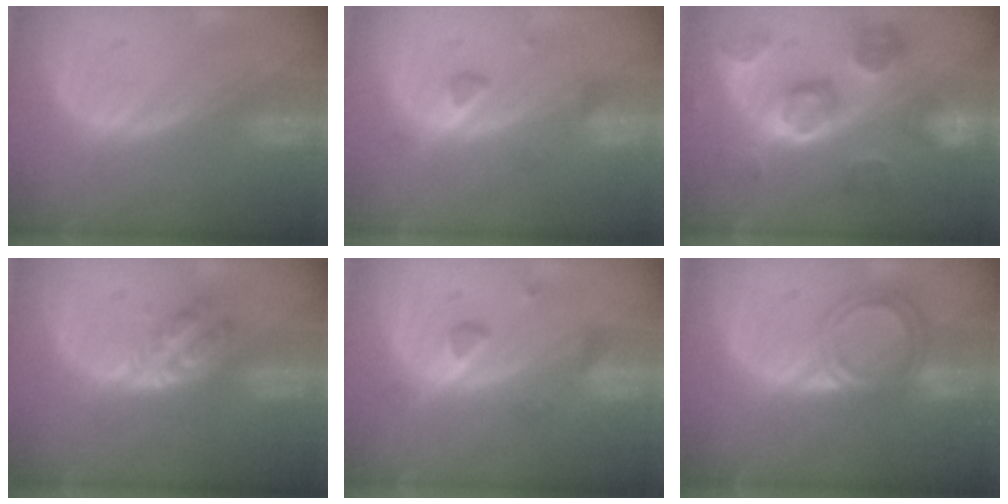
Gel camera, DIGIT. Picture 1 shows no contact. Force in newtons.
{"total": 3.0, "press": 2.8, "slide": 0.9}
{"total": 10.1, "press": 9.4, "slide": 3.8}
{"total": 4.7, "press": 4.2, "slide": 2.3}
{"total": 3.8, "press": 3.7, "slide": 0.8}
{"total": 6.4, "press": 5.4, "slide": 3.3}